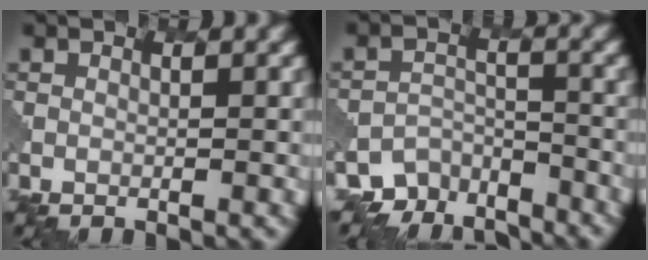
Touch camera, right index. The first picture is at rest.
{"total": 5.4, "force": [-4.9, 2.3, 0.1], "torque": [0.004, -0.012, -0.074]}